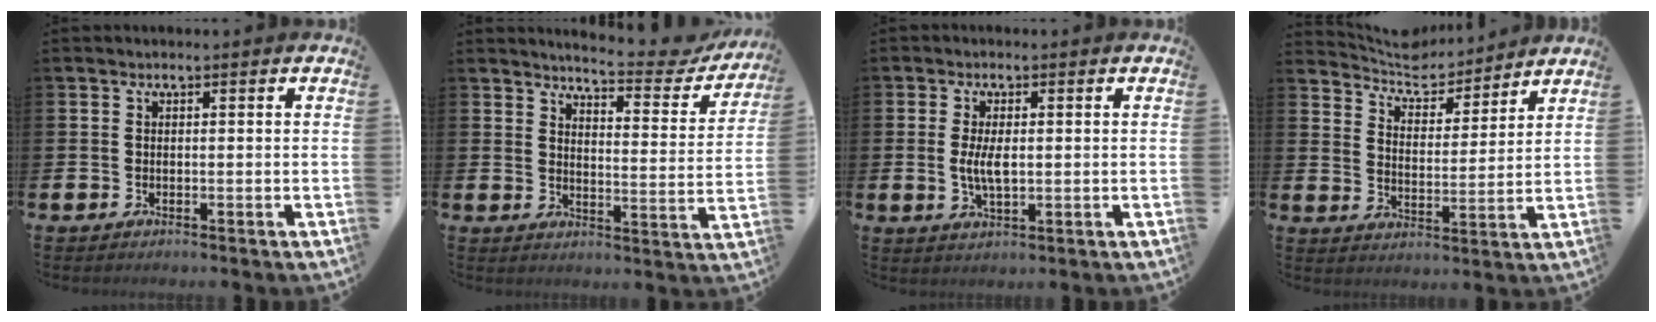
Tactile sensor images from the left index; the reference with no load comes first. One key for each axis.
{"total": 5.5, "fx": 5.3, "fy": 0.5, "fz": 1.4, "tx": -0.035, "ty": -0.044, "tz": 0.085}
{"total": 3.8, "fx": 0.2, "fy": 1.6, "fz": 3.4, "tx": -0.058, "ty": 0.001, "tz": 0.000}
{"total": 6.7, "fx": 6.4, "fy": 1.6, "fz": 0.8, "tx": -0.048, "ty": -0.045, "tz": 0.114}